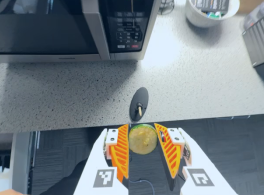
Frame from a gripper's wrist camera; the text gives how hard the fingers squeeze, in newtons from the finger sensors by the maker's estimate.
{"total": 9.5, "left": 9.8, "right": 9.2}